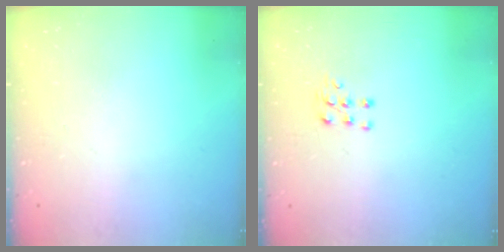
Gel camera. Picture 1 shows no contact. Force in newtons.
{"total": 5.3, "press": 5.3, "slide": 0.4}